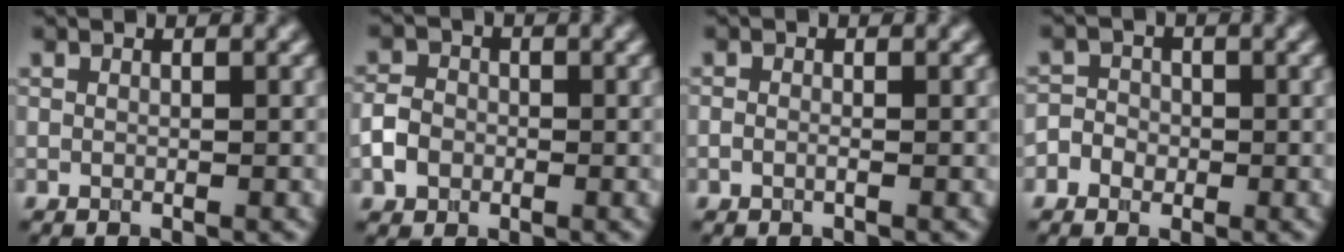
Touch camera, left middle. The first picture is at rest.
{"total": 2.5, "force": [-0.8, 2.0, 1.1], "torque": [-0.020, 0.002, -0.020]}
{"total": 0.6, "force": [-0.3, 0.3, 0.4], "torque": [-0.011, -0.001, -0.006]}
{"total": 2.0, "force": [-0.6, 1.9, 0.6], "torque": [0.009, 0.004, -0.018]}